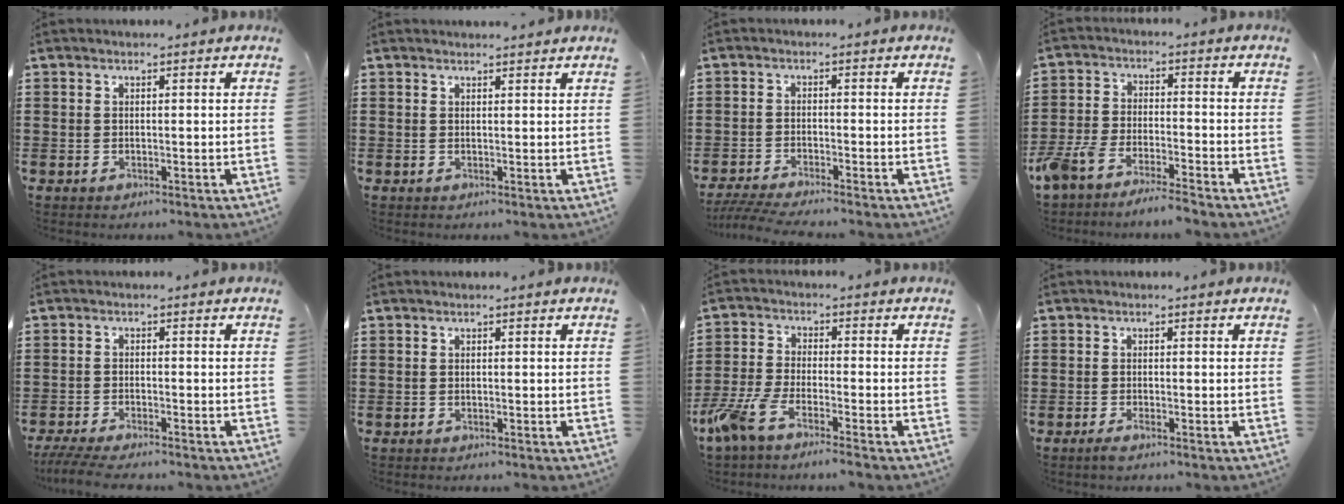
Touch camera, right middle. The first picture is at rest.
{"total": 0.9, "force": [0.9, 0.0, 0.1], "torque": [0.003, -0.004, 0.015]}
{"total": 3.3, "force": [-3.1, -0.1, 1.3], "torque": [-0.035, -0.011, -0.065]}
{"total": 6.2, "force": [-5.9, 0.5, 2.0], "torque": [-0.057, -0.006, -0.119]}
{"total": 3.3, "force": [-3.1, 0.1, 1.3], "torque": [-0.036, -0.010, -0.065]}
{"total": 0.0}
{"total": 6.0, "force": [-4.6, 0.9, 3.7], "torque": [-0.103, -0.016, -0.094]}
{"total": 1.1, "force": [-0.7, 0.1, 0.9], "torque": [-0.015, -0.003, -0.013]}